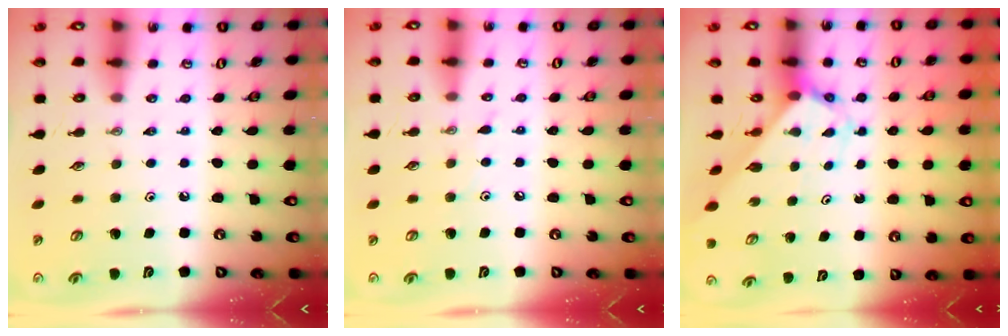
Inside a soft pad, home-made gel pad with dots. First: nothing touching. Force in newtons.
{"total": 4.4, "press": 4.3, "slide": 0.6}
{"total": 2.6, "press": 2.6, "slide": 0.2}